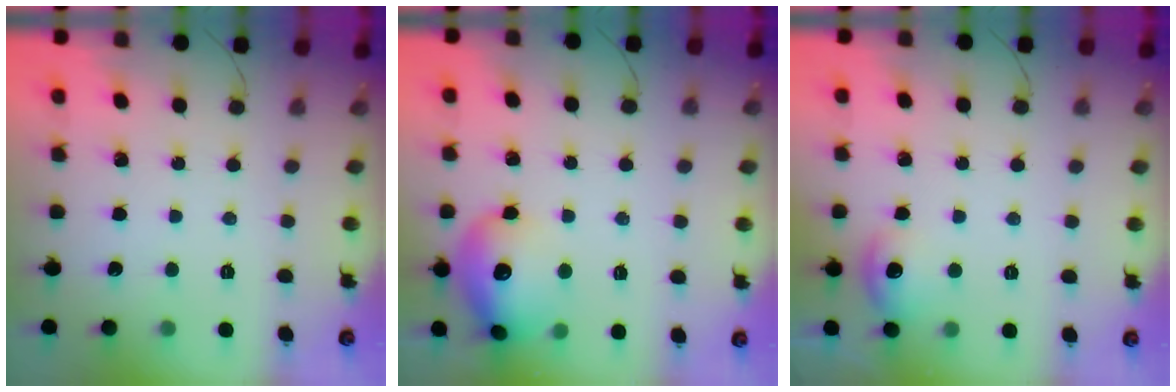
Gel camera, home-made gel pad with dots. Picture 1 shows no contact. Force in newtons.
{"total": 15.1, "press": 15.0, "slide": 1.6}
{"total": 7.4, "press": 7.3, "slide": 1.6}